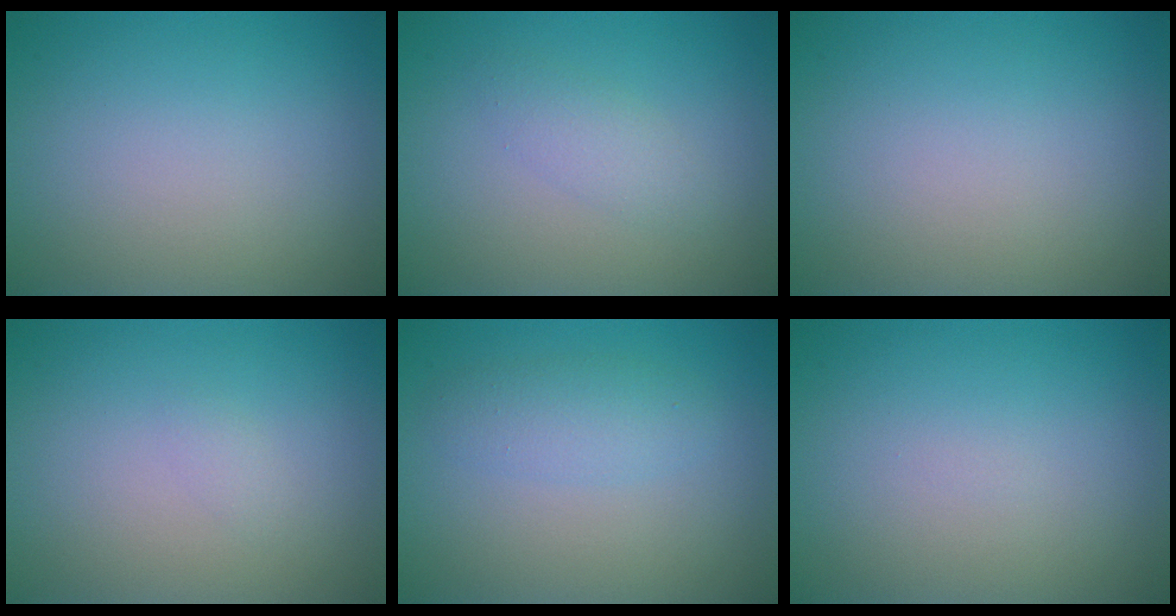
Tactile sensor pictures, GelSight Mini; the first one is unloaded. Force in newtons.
{"total": 1.7, "press": 1.7, "slide": 0.1}
{"total": 0.0}
{"total": 0.5, "press": 0.5, "slide": 0.1}
{"total": 2.3, "press": 2.3, "slide": 0.0}
{"total": 0.0}